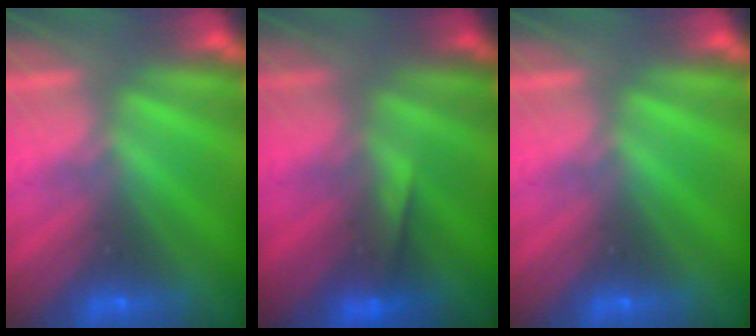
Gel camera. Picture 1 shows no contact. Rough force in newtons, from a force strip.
{"total": 4.7}
{"total": 0.0}